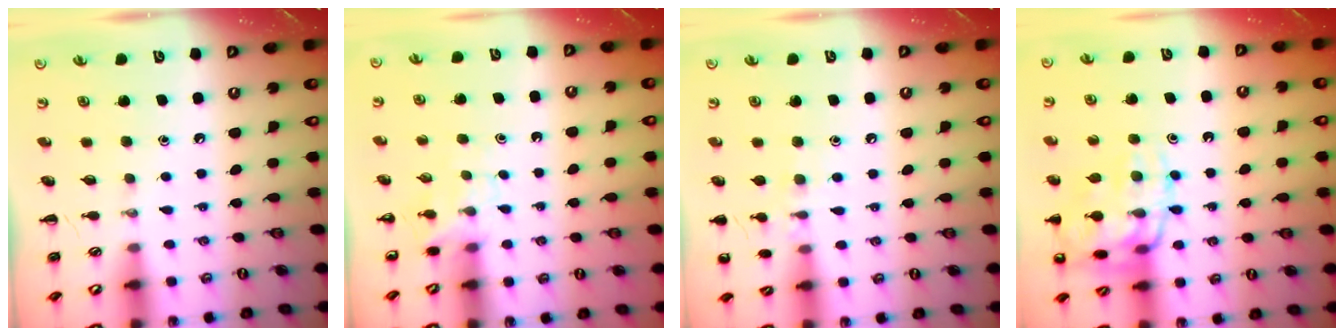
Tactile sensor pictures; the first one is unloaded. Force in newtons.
{"total": 3.8, "press": 3.6, "slide": 1.3}
{"total": 7.3, "press": 7.0, "slide": 2.0}
{"total": 17.7, "press": 17.6, "slide": 1.9}